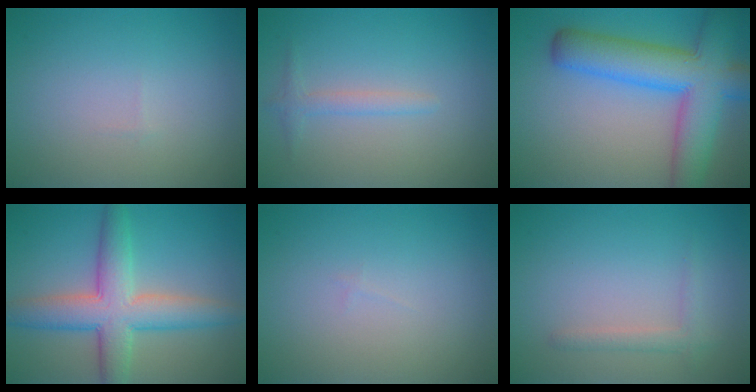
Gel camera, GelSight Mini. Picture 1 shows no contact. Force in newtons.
{"total": 1.4, "press": 1.4, "slide": 0.0}
{"total": 9.7, "press": 9.7, "slide": 0.3}
{"total": 6.8, "press": 6.8, "slide": 0.1}
{"total": 0.0}
{"total": 1.4, "press": 1.4, "slide": 0.1}